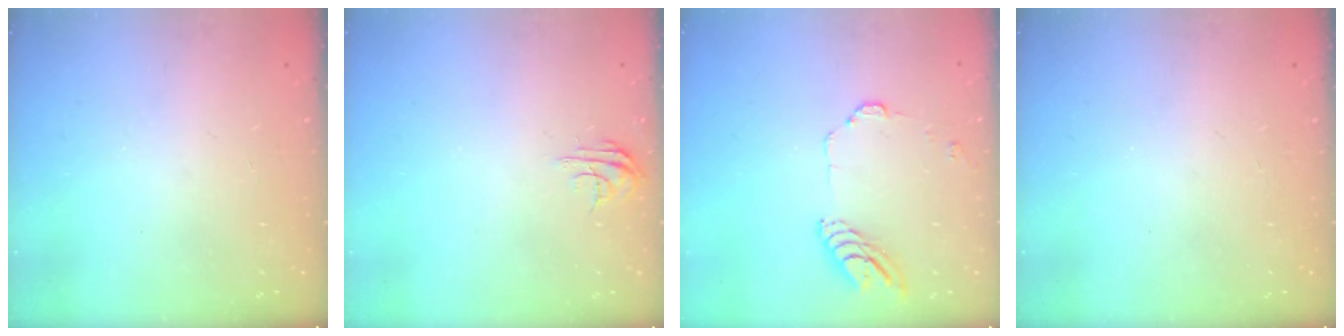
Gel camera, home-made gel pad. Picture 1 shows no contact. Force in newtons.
{"total": 4.5, "press": 4.5, "slide": 0.4}
{"total": 9.6, "press": 9.6, "slide": 0.3}
{"total": 0.0}